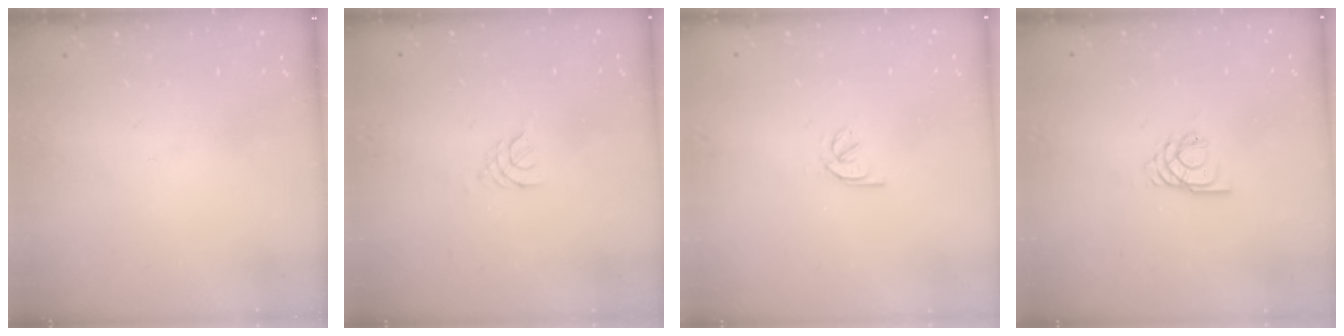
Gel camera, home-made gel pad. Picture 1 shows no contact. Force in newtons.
{"total": 1.2, "press": 1.2, "slide": 0.3}
{"total": 2.3, "press": 2.2, "slide": 0.5}
{"total": 2.9, "press": 2.8, "slide": 0.4}